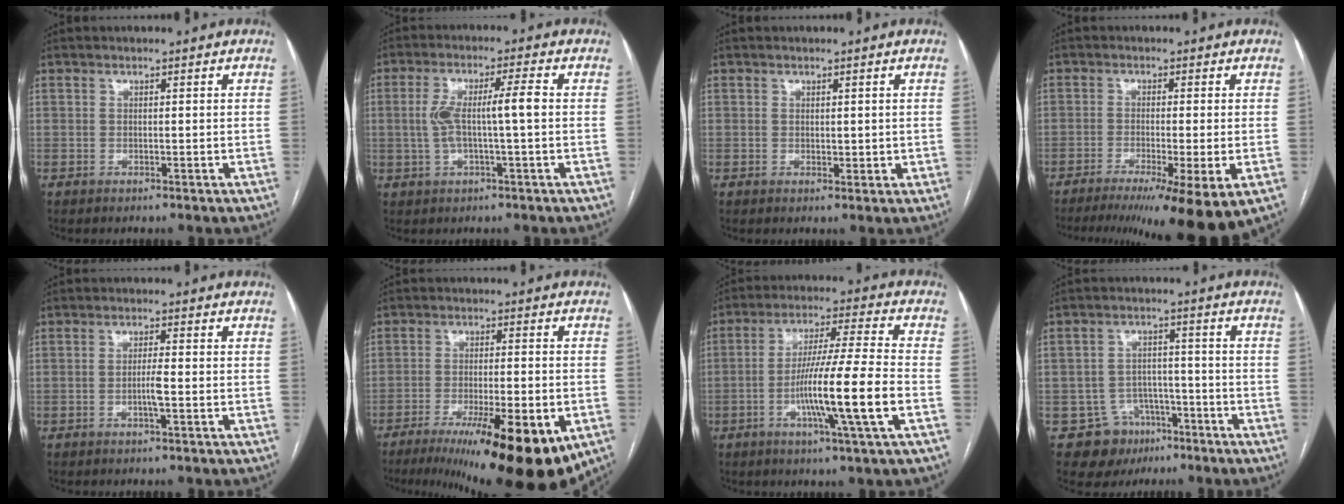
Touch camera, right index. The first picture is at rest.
{"total": 7.1, "force": [0.1, 0.6, 7.1], "torque": [-0.142, 0.018, 0.002]}
{"total": 1.6, "force": [0.4, 1.1, 1.0], "torque": [-0.012, -0.006, 0.010]}
{"total": 14.4, "force": [-9.7, 0.3, 10.6], "torque": [-0.125, -0.030, -0.147]}
{"total": 2.5, "force": [-0.7, 0.1, 2.4], "torque": [-0.047, -0.001, -0.014]}
{"total": 18.6, "force": [-9.8, 3.3, 15.4], "torque": [-0.186, -0.030, -0.148]}
{"total": 13.7, "force": [-3.8, -1.2, 13.1], "torque": [-0.236, -0.008, -0.074]}
{"total": 8.3, "force": [-4.5, 6.9, 1.1], "torque": [-0.013, 0.014, -0.057]}